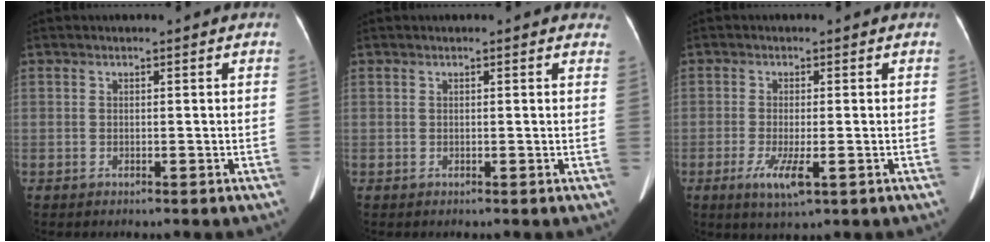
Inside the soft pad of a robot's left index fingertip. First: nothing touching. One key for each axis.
{"total": 4.0, "fx": 3.6, "fy": 1.0, "fz": 1.6, "tx": -0.009, "ty": 0.017, "tz": 0.028}
{"total": 4.3, "fx": -1.4, "fy": 0.8, "fz": 3.9, "tx": -0.074, "ty": -0.010, "tz": -0.021}